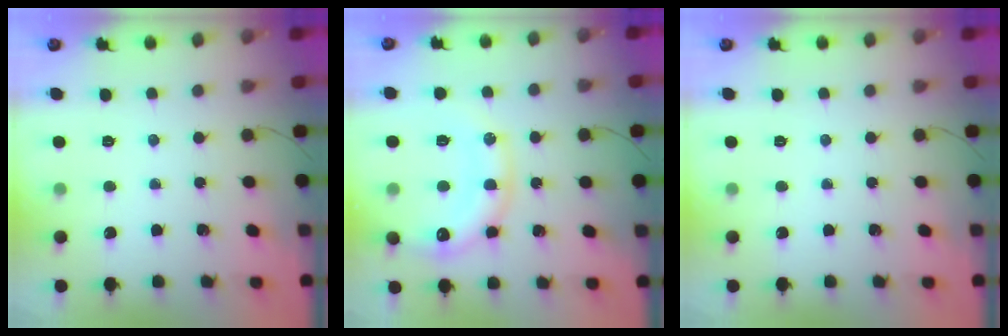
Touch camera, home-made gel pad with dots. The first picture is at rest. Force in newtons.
{"total": 15.5, "press": 15.3, "slide": 2.3}
{"total": 0.0}